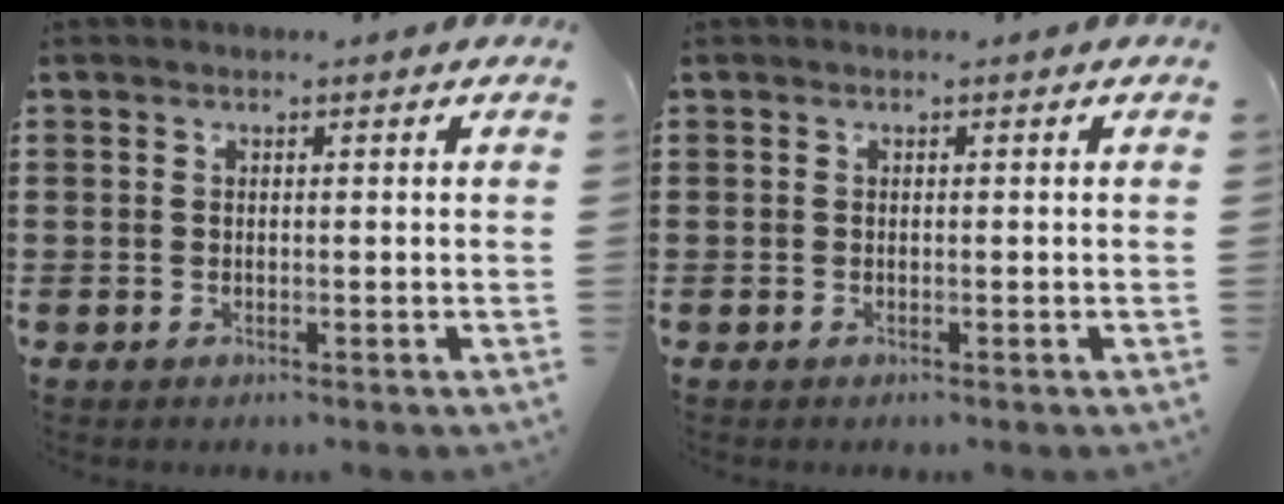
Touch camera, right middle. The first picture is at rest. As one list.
[{"total": 0.0}]